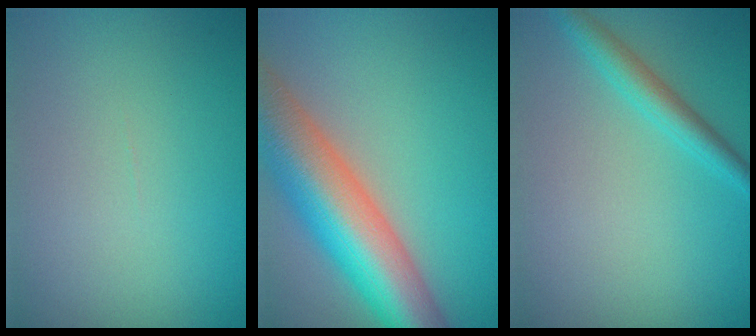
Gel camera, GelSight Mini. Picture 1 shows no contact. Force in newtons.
{"total": 12.0, "press": 12.0, "slide": 0.8}
{"total": 2.6, "press": 2.5, "slide": 0.1}